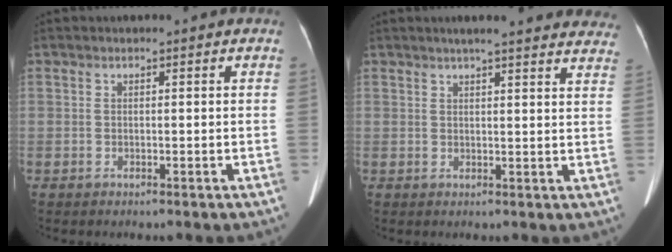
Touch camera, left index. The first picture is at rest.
{"total": 18.8, "force": [17.0, 2.3, 7.7], "torque": [-0.084, -0.006, 0.185]}